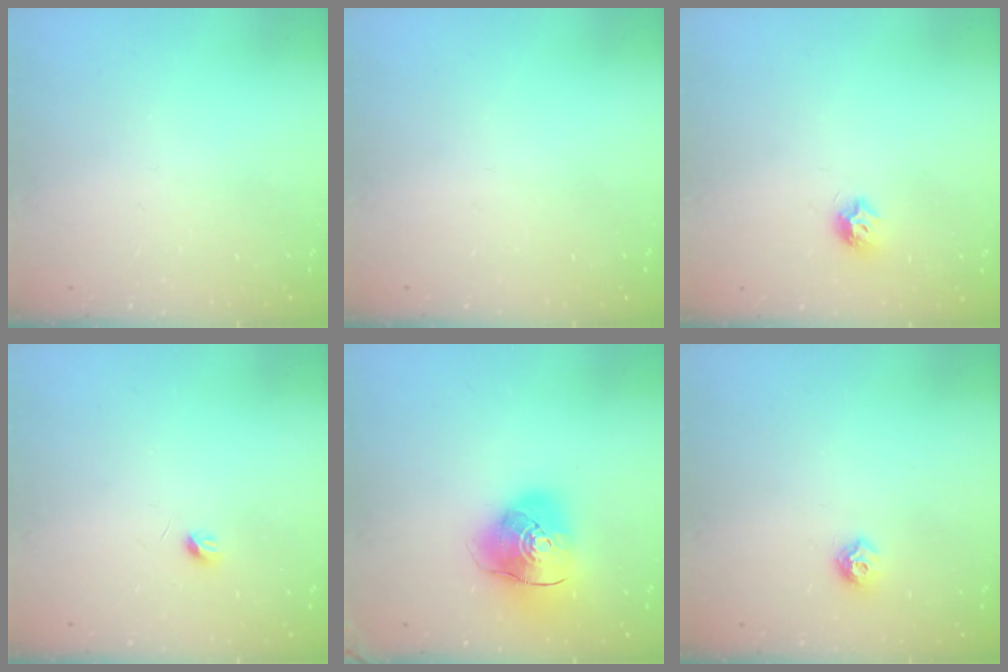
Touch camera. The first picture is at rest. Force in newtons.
{"total": 0.0}
{"total": 7.1, "press": 7.1, "slide": 0.8}
{"total": 3.3, "press": 3.2, "slide": 0.6}
{"total": 12.8, "press": 12.6, "slide": 2.1}
{"total": 7.3, "press": 7.2, "slide": 0.9}